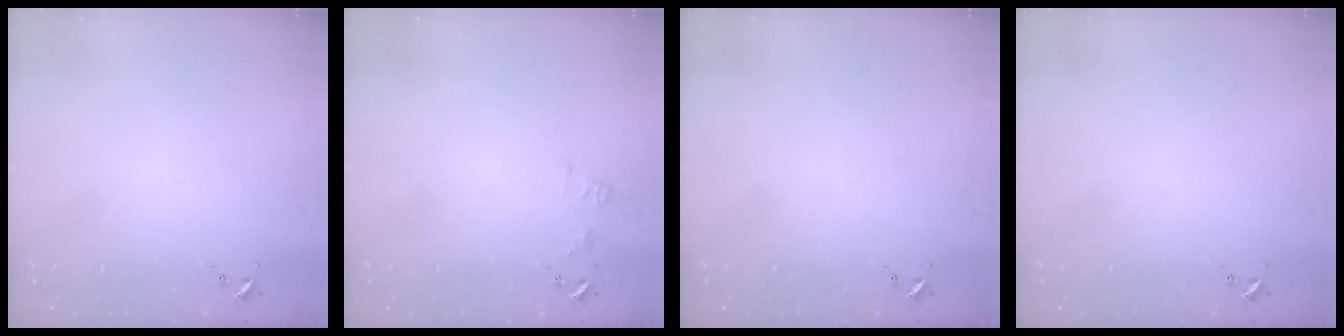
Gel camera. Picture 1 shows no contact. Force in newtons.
{"total": 5.2, "press": 5.2, "slide": 0.7}
{"total": 0.0}
{"total": 0.0}